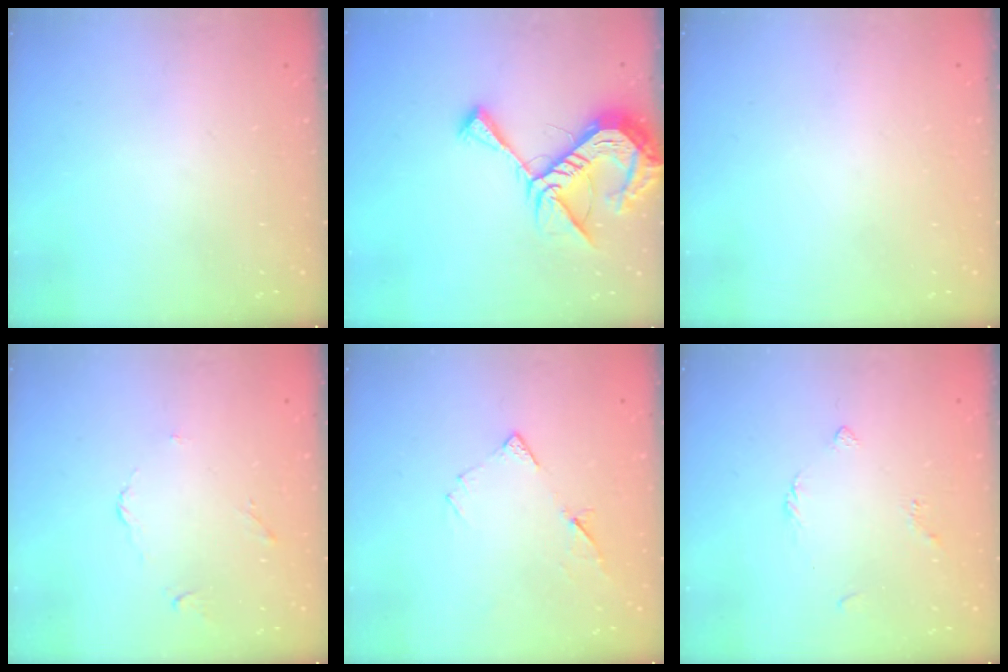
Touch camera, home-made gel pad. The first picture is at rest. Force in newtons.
{"total": 14.7, "press": 14.6, "slide": 1.4}
{"total": 1.9, "press": 1.9, "slide": 0.1}
{"total": 2.7, "press": 2.7, "slide": 0.5}
{"total": 7.2, "press": 7.2, "slide": 0.5}
{"total": 2.6, "press": 2.5, "slide": 0.6}